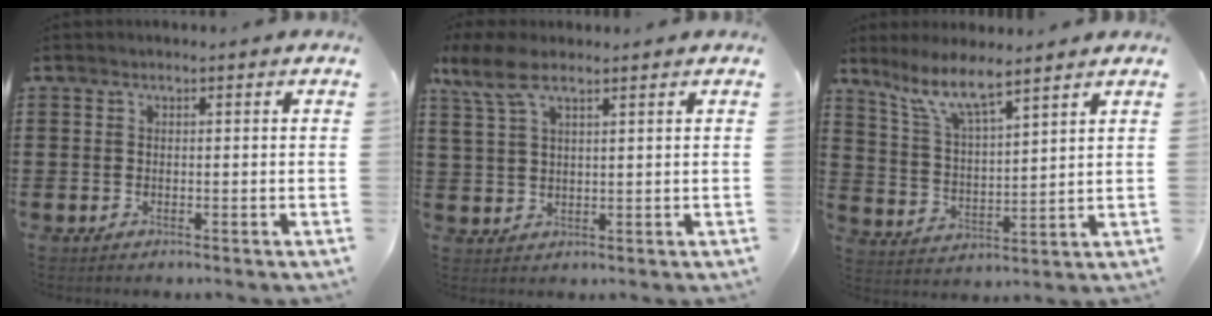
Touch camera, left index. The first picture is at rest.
{"total": 6.1, "force": [4.0, 1.6, 4.3], "torque": [-0.108, -0.004, 0.070]}
{"total": 7.4, "force": [6.1, 0.9, 4.1], "torque": [-0.102, -0.021, 0.109]}